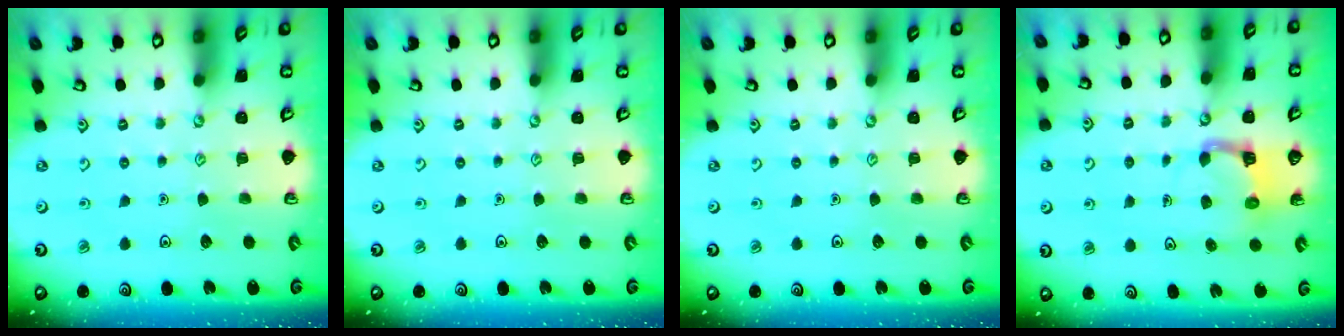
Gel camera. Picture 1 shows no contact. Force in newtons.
{"total": 0.0}
{"total": 0.0}
{"total": 5.2, "press": 5.2, "slide": 0.4}